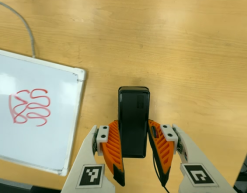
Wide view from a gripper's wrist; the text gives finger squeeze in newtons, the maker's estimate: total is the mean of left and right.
{"total": 4.3, "left": 2.8, "right": 5.8}